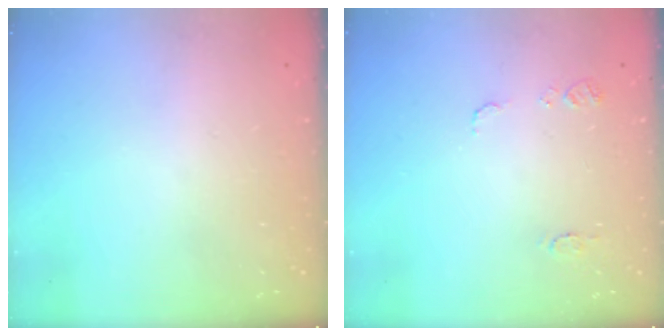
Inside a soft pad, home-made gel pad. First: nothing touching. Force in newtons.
{"total": 7.1, "press": 7.0, "slide": 0.7}